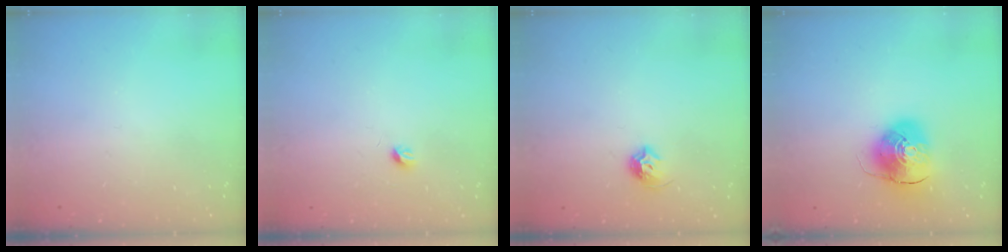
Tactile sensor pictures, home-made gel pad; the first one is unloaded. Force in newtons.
{"total": 3.6, "press": 3.5, "slide": 0.6}
{"total": 7.0, "press": 6.9, "slide": 0.8}
{"total": 9.7, "press": 9.6, "slide": 1.4}